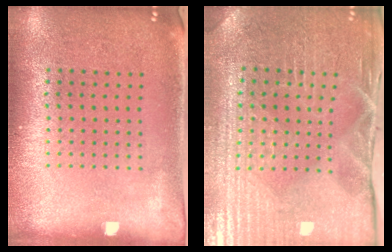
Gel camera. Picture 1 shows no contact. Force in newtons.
{"total": 4.0, "press": 3.9, "slide": 0.6}